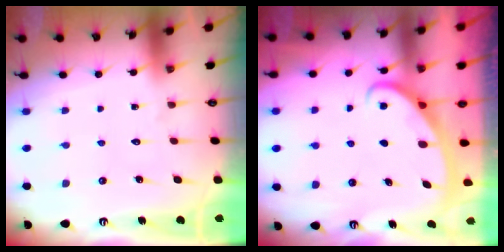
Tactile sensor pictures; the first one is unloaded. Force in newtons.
{"total": 2.8, "press": 2.8, "slide": 0.4}